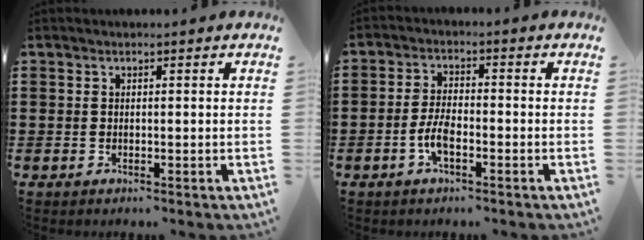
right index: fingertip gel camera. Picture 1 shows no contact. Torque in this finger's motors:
{"motor_torque": [2.14, 0.00, 0.12, 0.06]}